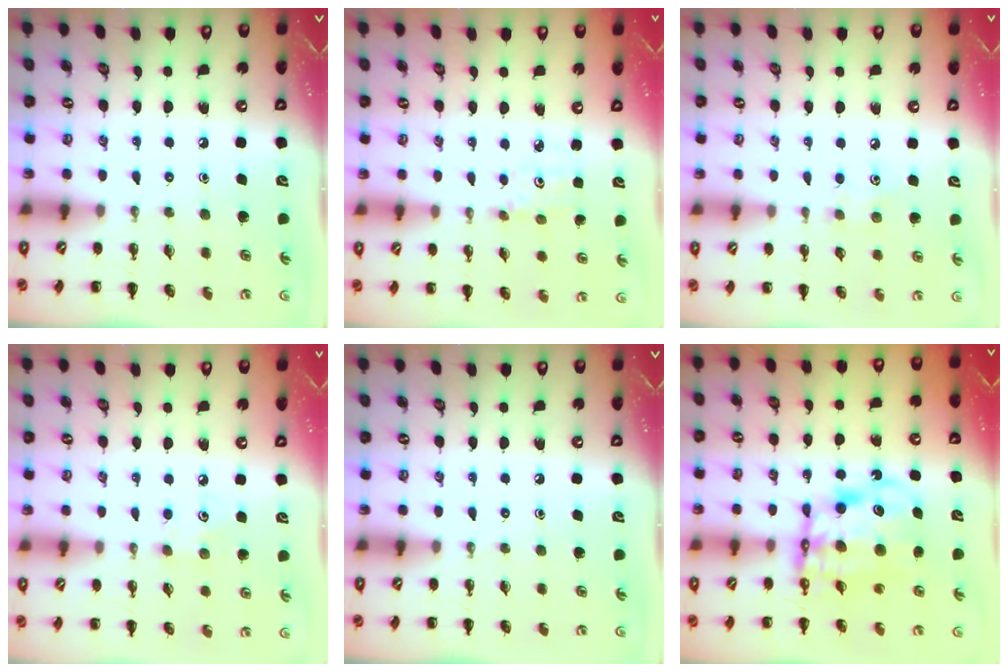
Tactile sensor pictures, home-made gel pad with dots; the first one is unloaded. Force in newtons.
{"total": 2.8, "press": 2.7, "slide": 0.8}
{"total": 4.0, "press": 3.9, "slide": 1.0}
{"total": 4.8, "press": 4.7, "slide": 1.0}
{"total": 0.0}
{"total": 11.8, "press": 11.4, "slide": 2.9}